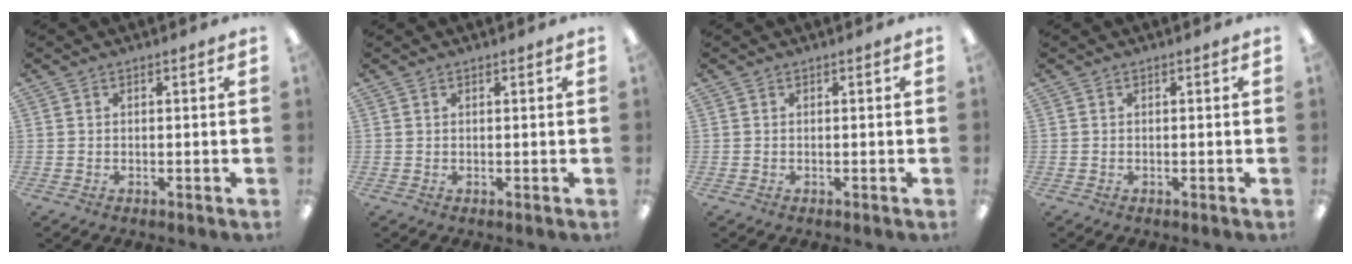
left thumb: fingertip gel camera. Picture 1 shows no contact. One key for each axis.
{"total": 0.5, "fx": 0.4, "fy": 0.3, "fz": 0.1, "tx": -0.002, "ty": 0.002, "tz": 0.007}
{"total": 0.0}
{"total": 0.0}